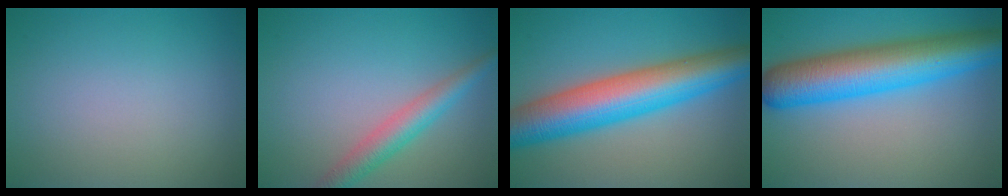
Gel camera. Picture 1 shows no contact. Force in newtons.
{"total": 3.5, "press": 3.5, "slide": 0.1}
{"total": 10.5, "press": 10.5, "slide": 0.2}
{"total": 10.4, "press": 10.4, "slide": 0.2}